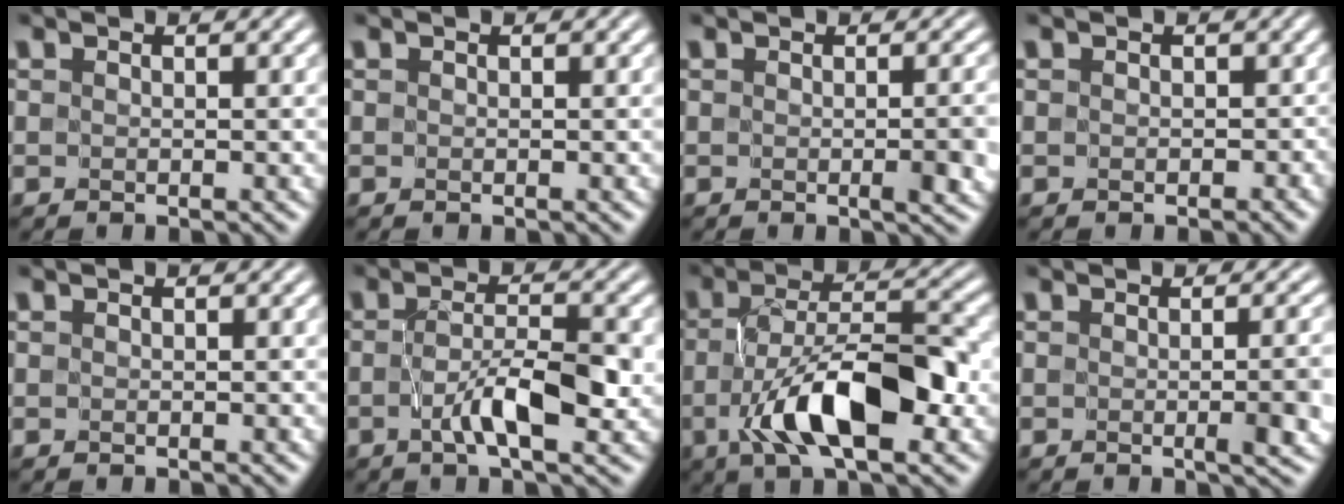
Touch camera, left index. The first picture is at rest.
{"total": 0.0}
{"total": 2.5, "force": [-0.5, 0.4, 2.4], "torque": [-0.033, -0.005, -0.004]}
{"total": 1.5, "force": [-0.1, 1.4, 0.5], "torque": [0.009, -0.001, 0.000]}
{"total": 0.0}
{"total": 4.6, "force": [-1.5, 1.1, 4.2], "torque": [-0.079, -0.001, -0.026]}
{"total": 9.4, "force": [-3.1, 3.6, 8.1], "torque": [-0.147, 0.002, -0.049]}
{"total": 3.4, "force": [-0.5, 0.6, 3.3], "torque": [-0.040, -0.005, -0.005]}